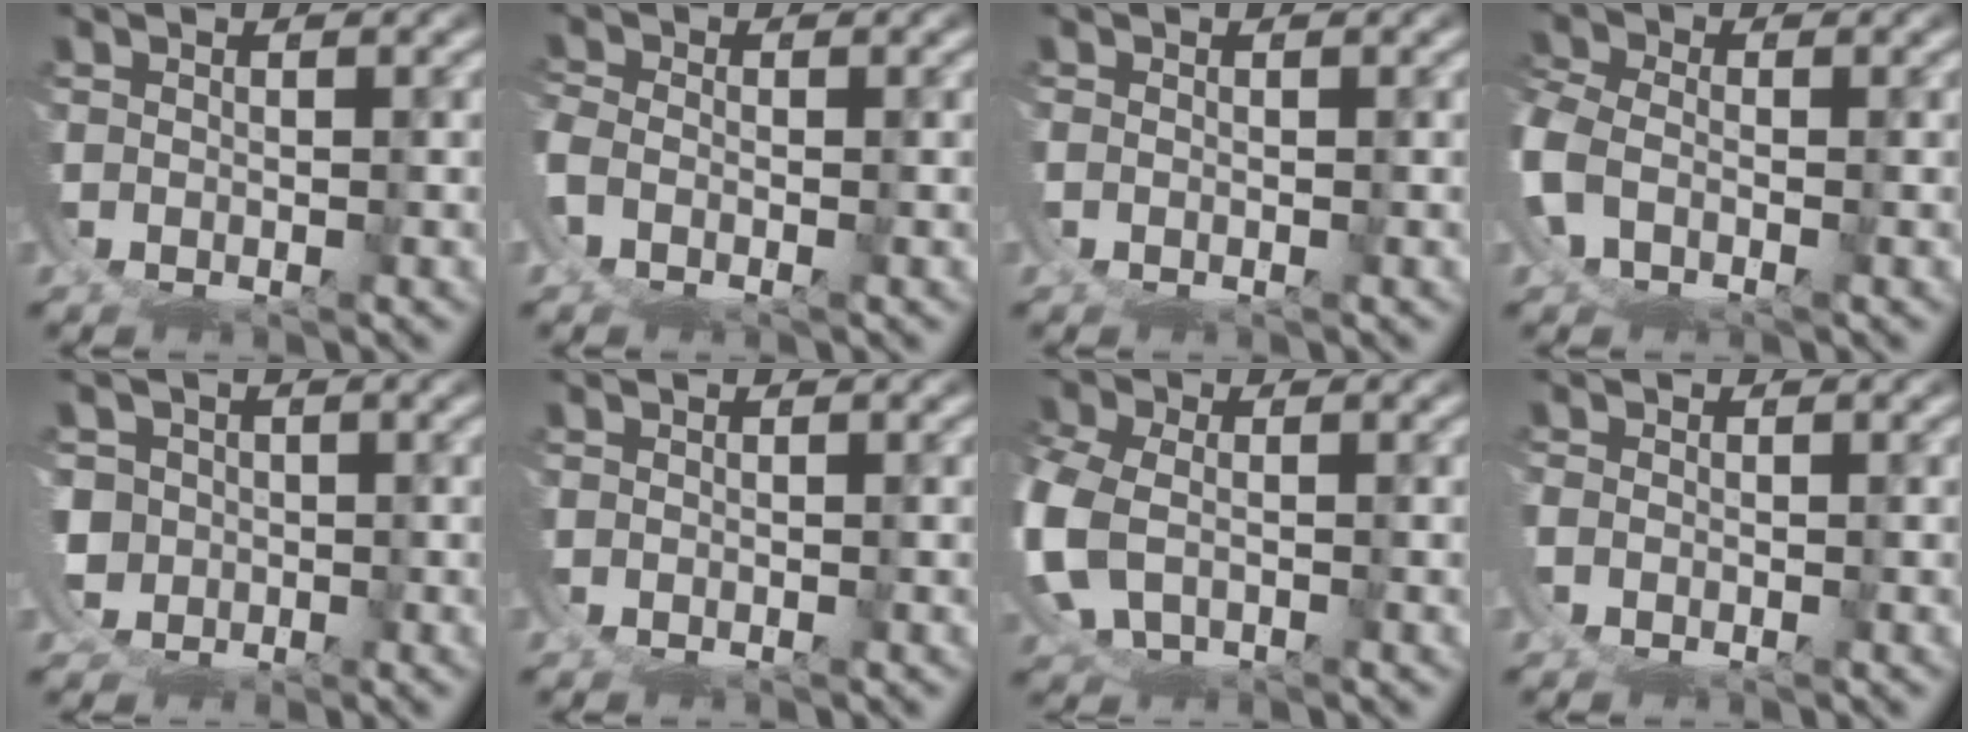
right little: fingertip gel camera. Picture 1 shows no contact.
{"total": 2.8, "force": [-1.5, 2.1, 1.2], "torque": [-0.048, -0.020, -0.017]}
{"total": 0.7, "force": [-0.2, 0.6, 0.2], "torque": [-0.006, -0.004, -0.004]}
{"total": 4.7, "force": [-1.5, 4.0, 2.0], "torque": [-0.089, -0.026, -0.018]}
{"total": 2.0, "force": [0.3, 1.7, -1.1], "torque": [0.001, -0.029, 0.019]}
{"total": 0.0}
{"total": 3.0, "force": [0.1, 2.7, 1.2], "torque": [-0.087, -0.019, 0.014]}
{"total": 1.2, "force": [-0.6, 1.0, 0.3], "torque": [-0.013, -0.008, -0.009]}